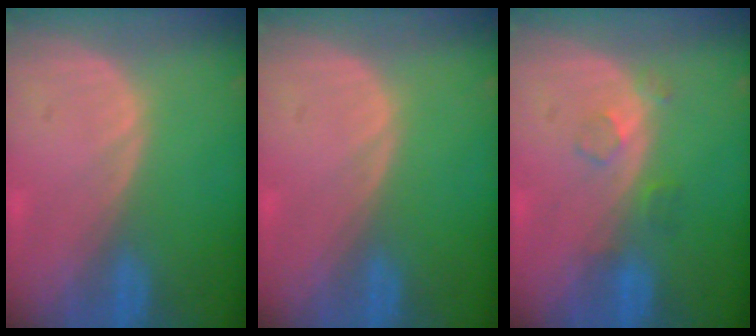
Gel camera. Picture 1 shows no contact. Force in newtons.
{"total": 0.0}
{"total": 2.5, "press": 2.5, "slide": 0.3}